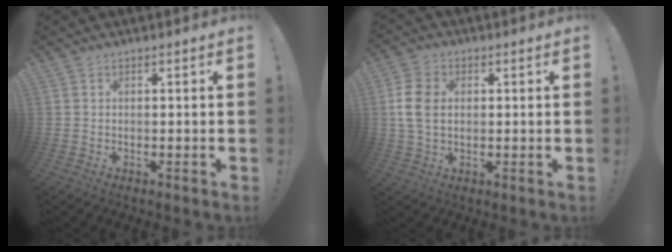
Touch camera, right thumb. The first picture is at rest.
{"total": 9.4, "force": [0.8, 6.7, 6.6], "torque": [-0.129, 0.006, 0.017]}